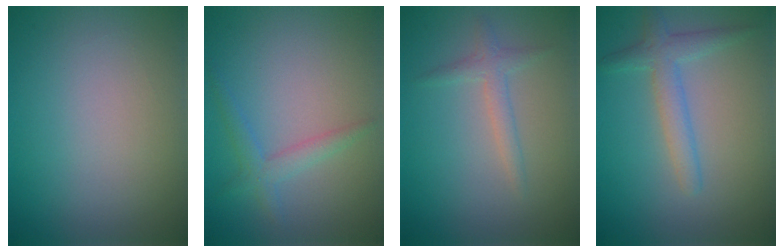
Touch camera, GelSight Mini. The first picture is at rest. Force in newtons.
{"total": 2.0, "press": 2.0, "slide": 0.1}
{"total": 1.7, "press": 1.7, "slide": 0.1}
{"total": 2.8, "press": 2.7, "slide": 0.2}